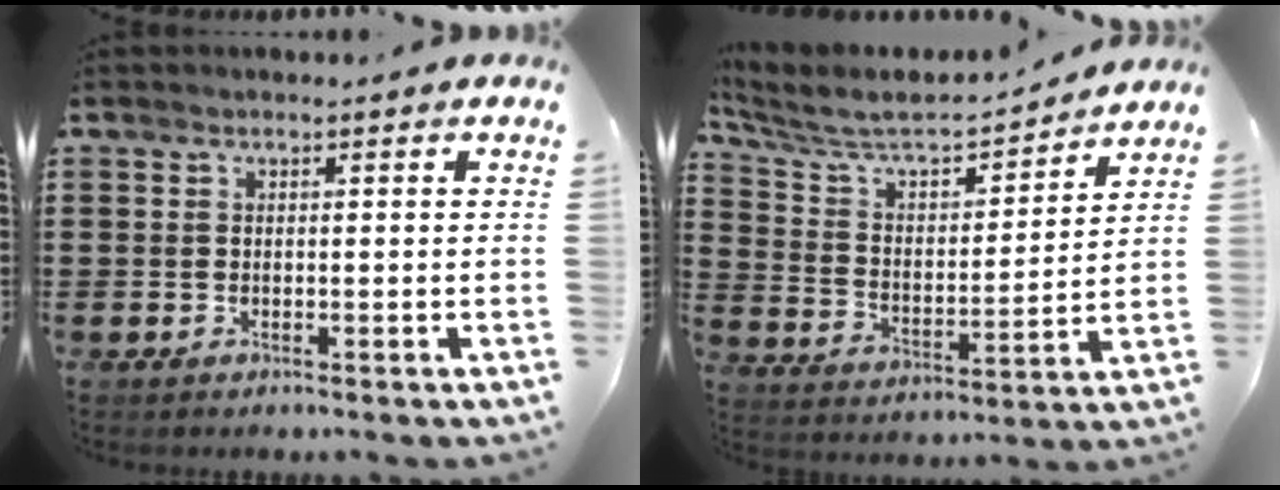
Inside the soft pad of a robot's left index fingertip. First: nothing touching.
{"total": 6.0, "force": [5.4, 1.3, 2.3], "torque": [-0.072, -0.039, 0.085]}